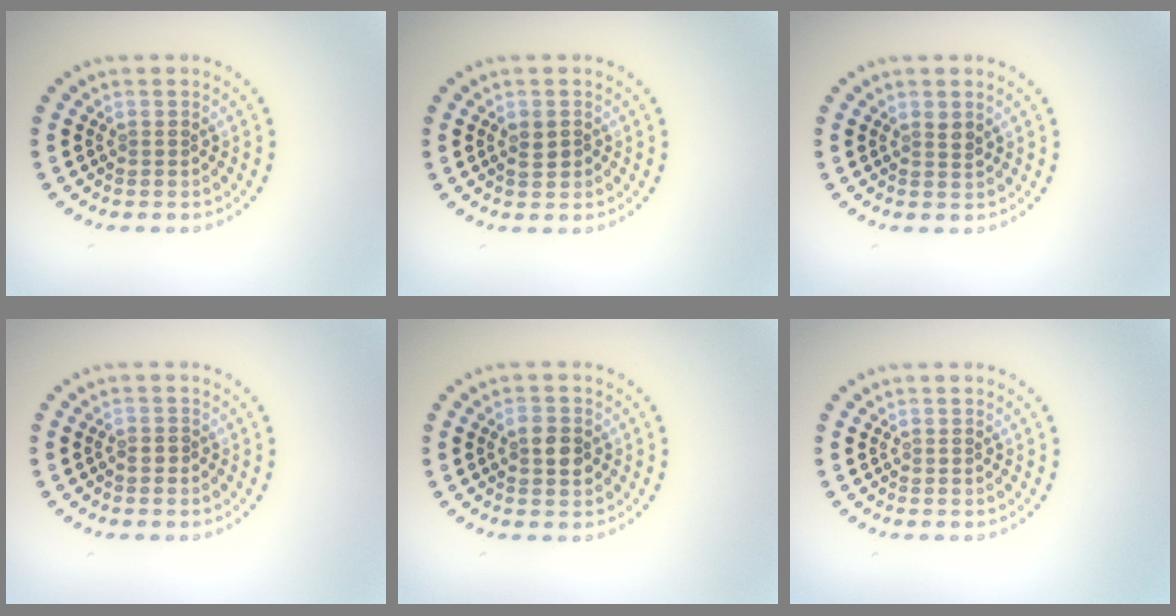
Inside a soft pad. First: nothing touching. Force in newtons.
{"total": 1.5, "press": 1.5, "slide": 0.1}
{"total": 0.9, "press": 0.8, "slide": 0.5}
{"total": 0.5, "press": 0.3, "slide": 0.4}
{"total": 2.6, "press": 2.6, "slide": 0.1}
{"total": 0.0}